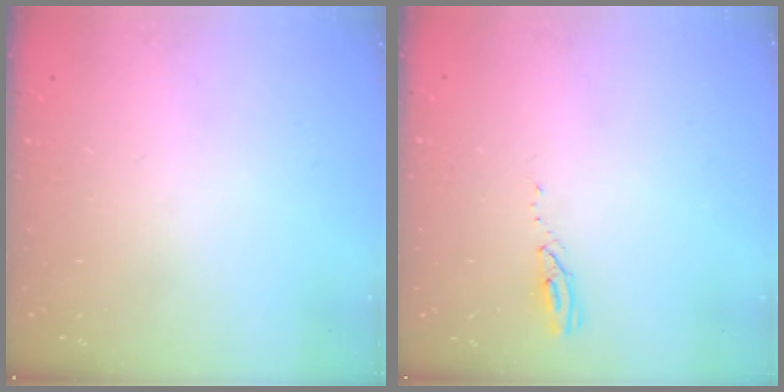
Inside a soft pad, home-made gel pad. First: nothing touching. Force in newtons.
{"total": 3.6, "press": 3.6, "slide": 0.3}